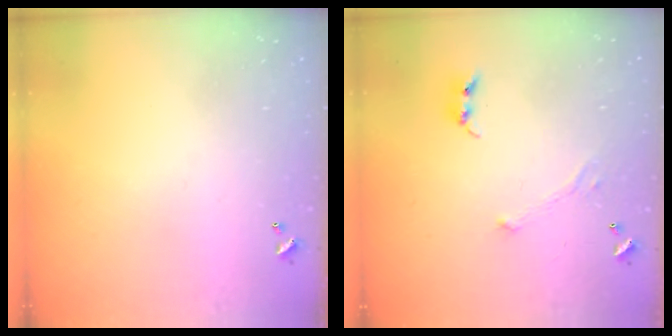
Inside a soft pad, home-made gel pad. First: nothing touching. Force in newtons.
{"total": 0.9, "press": 0.4, "slide": 0.8}